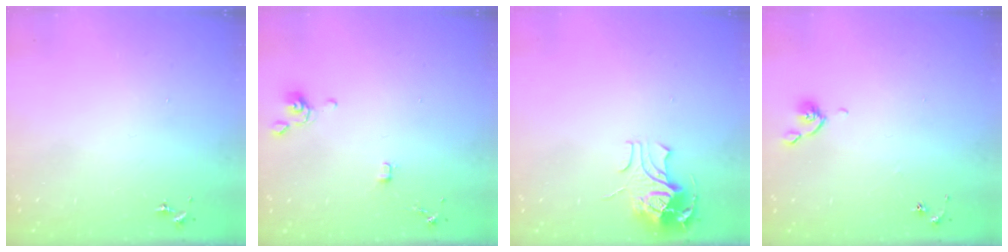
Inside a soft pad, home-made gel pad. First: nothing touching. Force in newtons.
{"total": 4.6, "press": 4.6, "slide": 0.7}
{"total": 9.9, "press": 9.9, "slide": 1.2}
{"total": 4.4, "press": 4.3, "slide": 0.8}